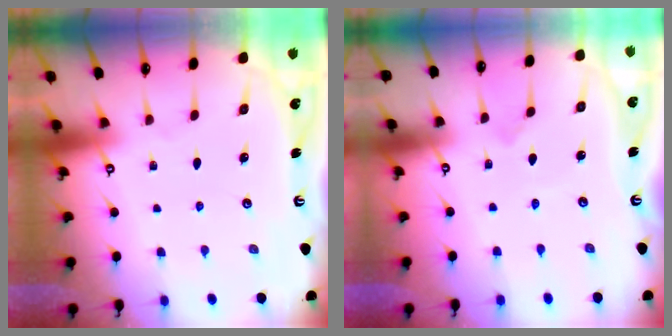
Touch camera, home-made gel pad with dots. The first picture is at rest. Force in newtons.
{"total": 1.7, "press": 1.7, "slide": 0.1}